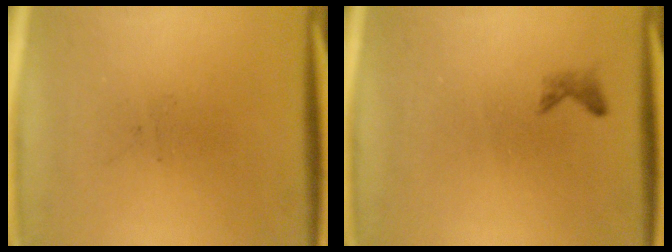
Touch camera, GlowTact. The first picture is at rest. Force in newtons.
{"total": 0.8}